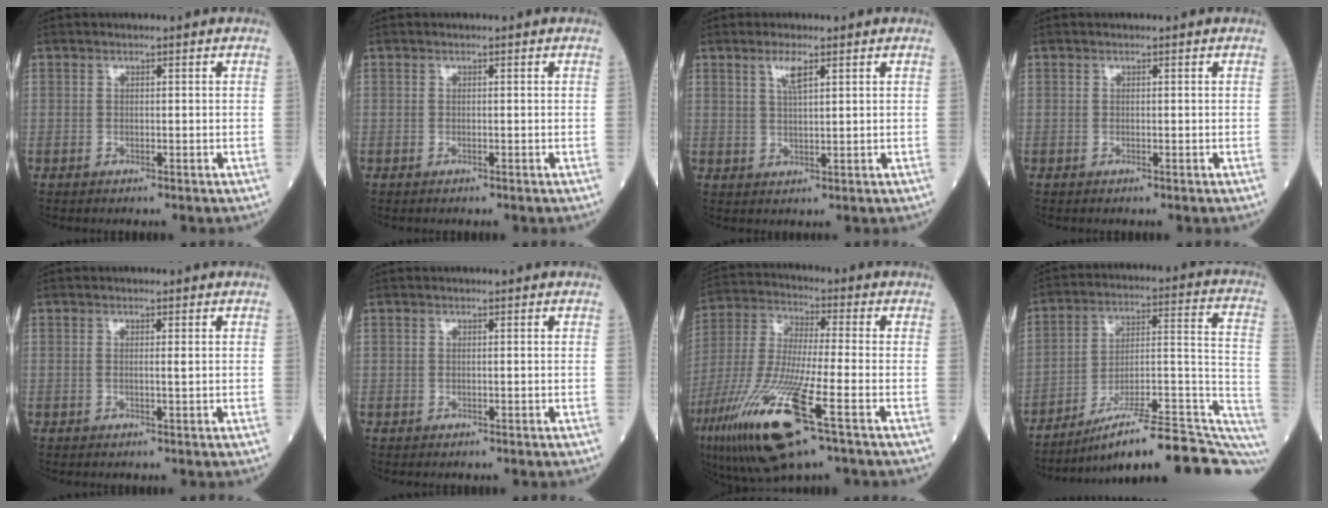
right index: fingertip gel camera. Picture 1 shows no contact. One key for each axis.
{"total": 0.0}
{"total": 3.1, "fx": 1.8, "fy": 0.3, "fz": 2.6, "tx": -0.053, "ty": 0.000, "tz": 0.035}
{"total": 0.0}
{"total": 1.0, "fx": 0.1, "fy": -0.1, "fz": 1.0, "tx": -0.018, "ty": -0.001, "tz": -0.001}
{"total": 0.0}
{"total": 18.9, "fx": -8.6, "fy": 2.0, "fz": 16.6, "tx": -0.381, "ty": -0.047, "tz": -0.163}
{"total": 23.3, "fx": -18.0, "fy": 2.8, "fz": 14.5, "tx": -0.131, "ty": 0.030, "tz": -0.264}